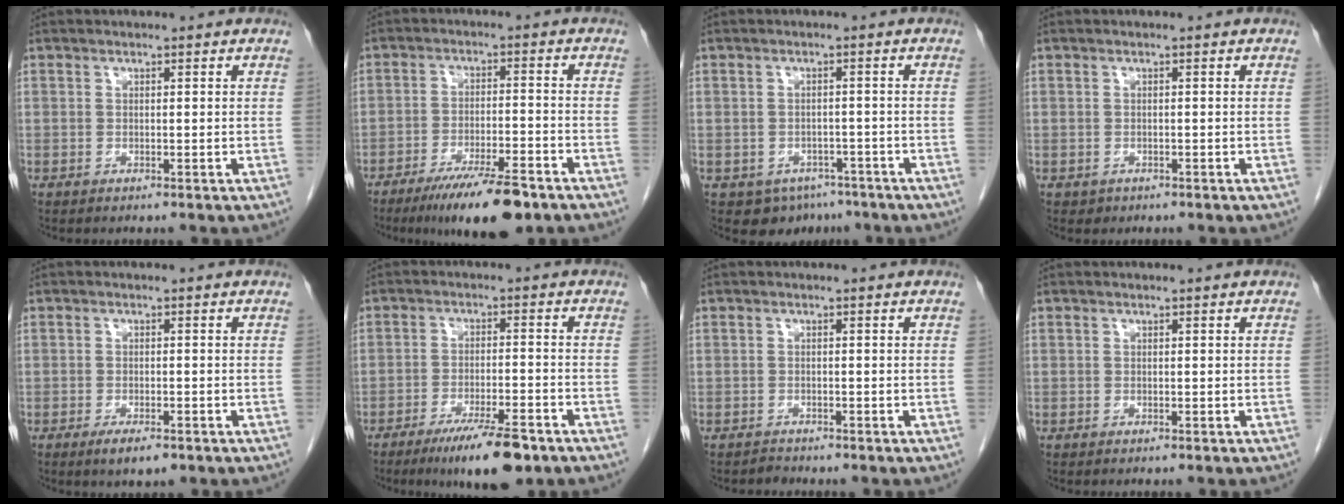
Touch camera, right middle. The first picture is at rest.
{"total": 11.3, "force": [-8.1, 1.9, 7.7], "torque": [-0.122, -0.021, -0.133]}
{"total": 5.7, "force": [-4.0, 3.9, 1.2], "torque": [-0.004, 0.009, -0.050]}
{"total": 0.8, "force": [-0.4, 0.7, 0.1], "torque": [-0.007, 0.002, -0.002]}
{"total": 3.4, "force": [-2.2, 1.0, 2.5], "torque": [-0.044, -0.004, -0.032]}
{"total": 9.7, "force": [-6.7, 1.6, 6.8], "torque": [-0.108, -0.016, -0.106]}
{"total": 0.9, "force": [-0.8, 0.1, -0.4], "torque": [0.004, -0.004, -0.015]}
{"total": 0.0}